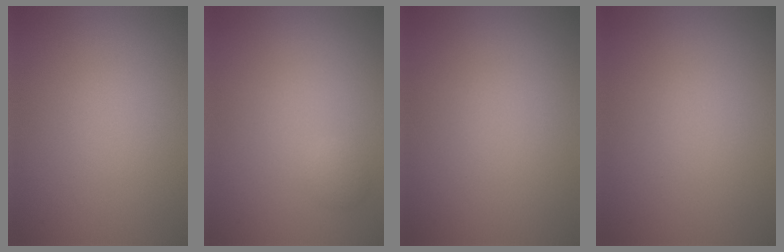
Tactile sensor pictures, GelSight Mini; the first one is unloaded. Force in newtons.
{"total": 1.0, "press": 1.0, "slide": 0.1}
{"total": 0.0}
{"total": 0.0}